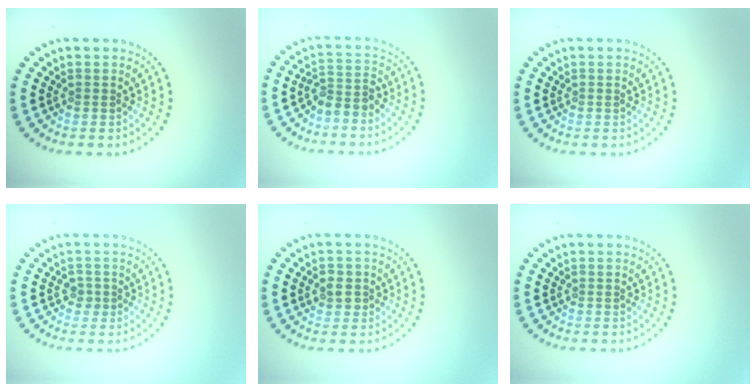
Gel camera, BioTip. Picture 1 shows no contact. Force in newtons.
{"total": 2.4, "press": 1.9, "slide": 1.4}
{"total": 0.0}
{"total": 0.9, "press": 0.8, "slide": 0.4}
{"total": 1.7, "press": 1.7, "slide": 0.4}
{"total": 0.0}